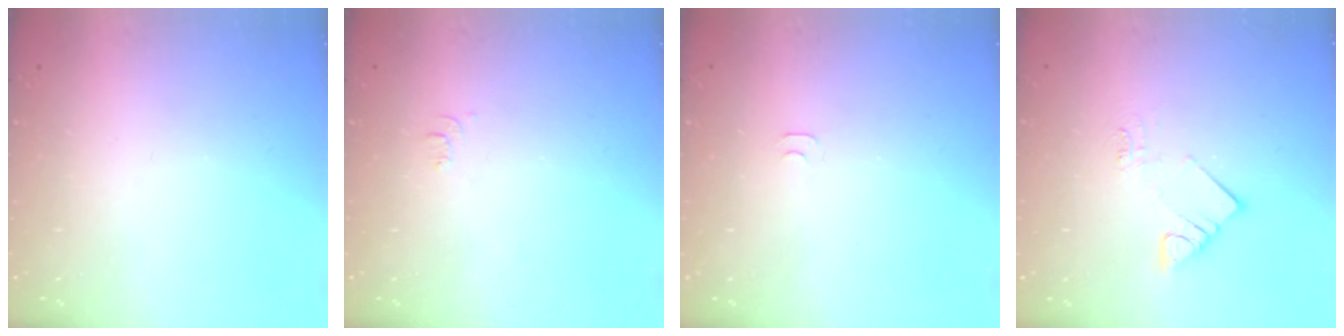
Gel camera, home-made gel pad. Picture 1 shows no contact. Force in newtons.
{"total": 7.3, "press": 7.3, "slide": 1.0}
{"total": 3.3, "press": 3.3, "slide": 0.3}
{"total": 4.6, "press": 4.6, "slide": 0.1}